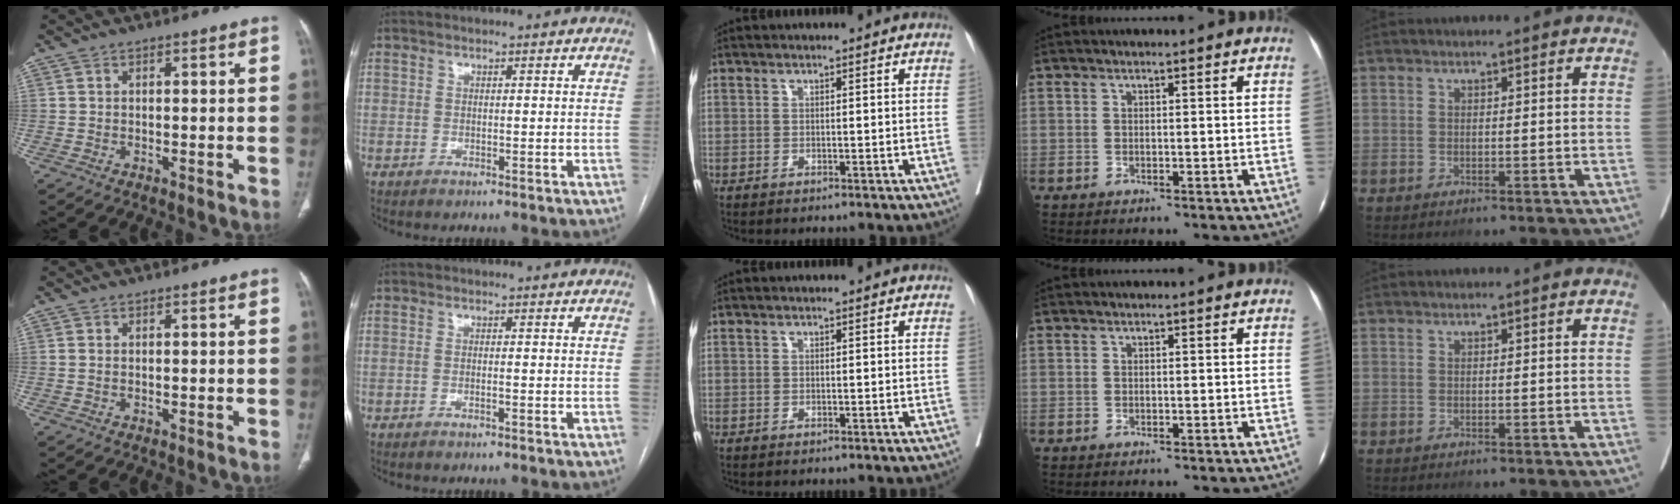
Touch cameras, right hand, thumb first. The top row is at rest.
{"thumb": {"total": 0.6, "force": [0.1, 0.4, 0.4], "torque": [-0.015, 0.003, 0.004]}, "index": {"total": 0.6, "force": [-0.3, 0.0, 0.6], "torque": [-0.015, 0.001, -0.002]}}